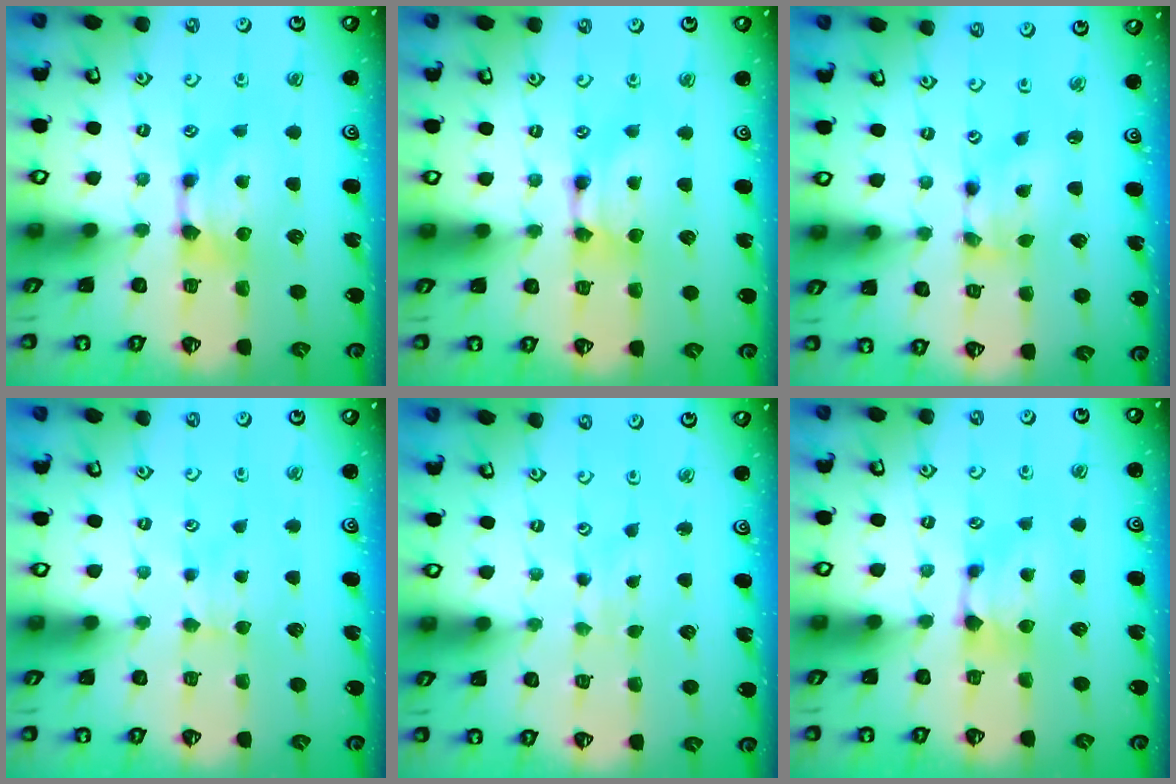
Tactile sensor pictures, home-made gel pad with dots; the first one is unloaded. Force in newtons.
{"total": 1.6, "press": 1.6, "slide": 0.2}
{"total": 2.1, "press": 1.4, "slide": 1.5}
{"total": 1.9, "press": 1.8, "slide": 0.4}
{"total": 2.7, "press": 2.6, "slide": 0.4}
{"total": 0.9, "press": 0.7, "slide": 0.6}